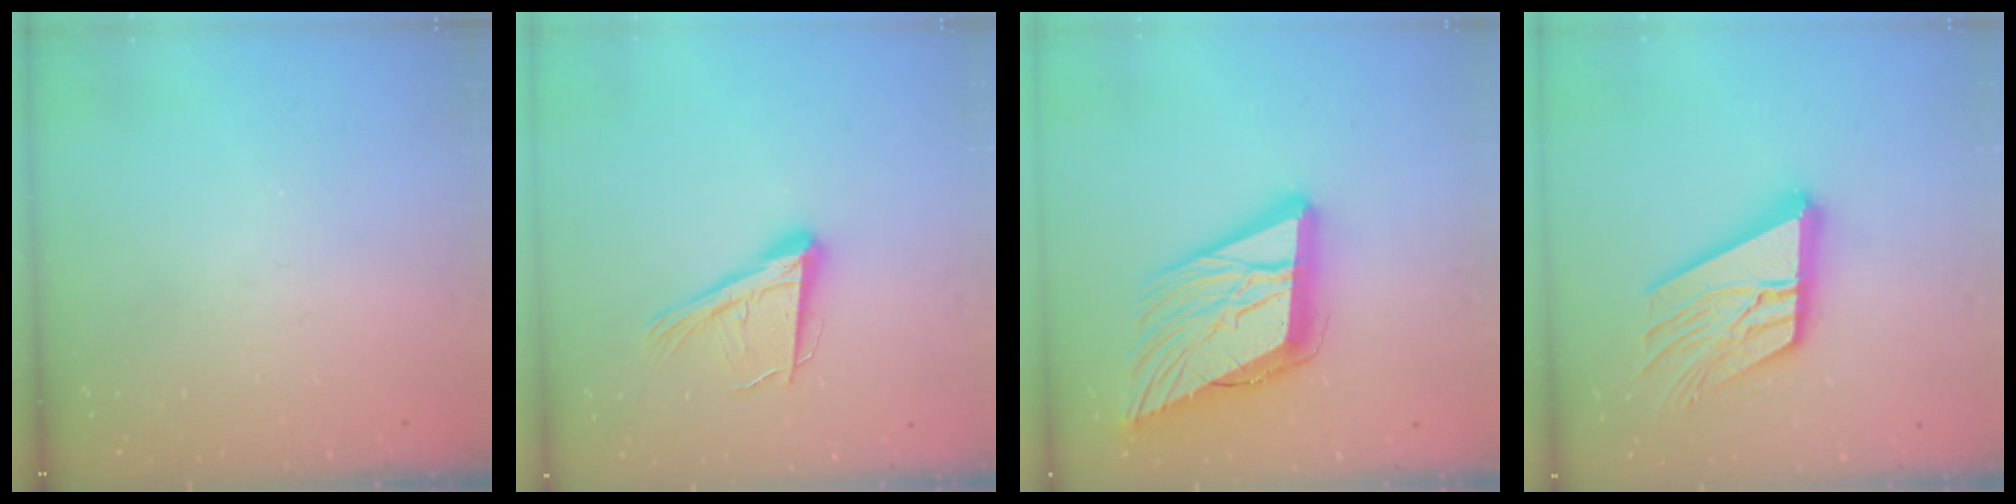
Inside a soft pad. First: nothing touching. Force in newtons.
{"total": 17.0, "press": 16.5, "slide": 3.9}
{"total": 23.3, "press": 22.8, "slide": 5.1}
{"total": 19.8, "press": 19.7, "slide": 2.3}